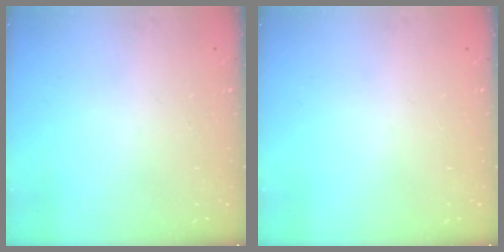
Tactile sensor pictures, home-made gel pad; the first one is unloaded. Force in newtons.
{"total": 0.0}